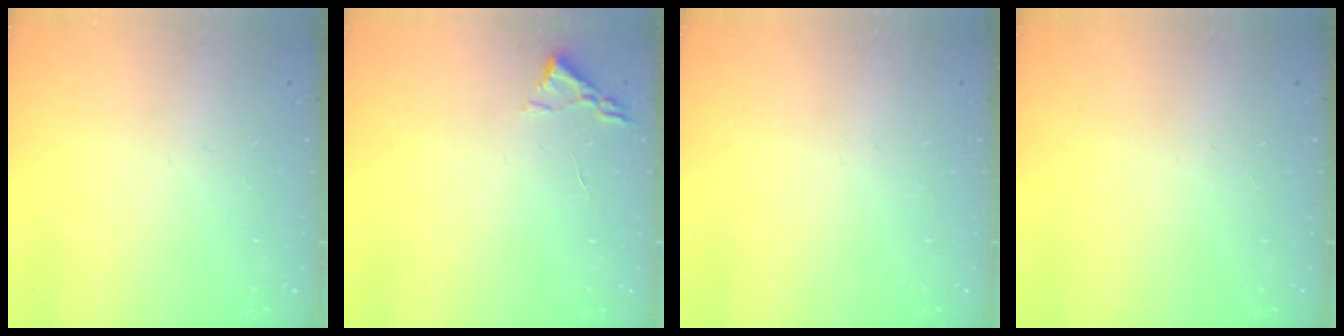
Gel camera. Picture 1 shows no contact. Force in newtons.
{"total": 2.2, "press": 2.2, "slide": 0.3}
{"total": 0.0}
{"total": 0.0}